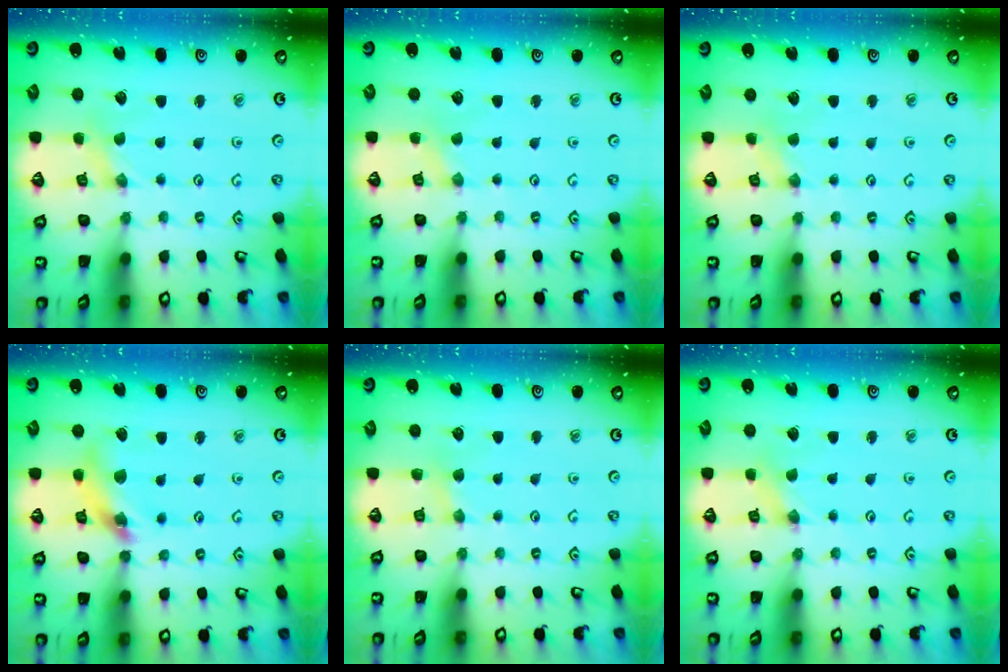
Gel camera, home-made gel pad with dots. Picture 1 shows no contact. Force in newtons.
{"total": 0.5, "press": 0.5, "slide": 0.2}
{"total": 2.1, "press": 2.1, "slide": 0.6}
{"total": 11.9, "press": 11.8, "slide": 1.5}
{"total": 3.2, "press": 3.1, "slide": 0.7}
{"total": 0.0}